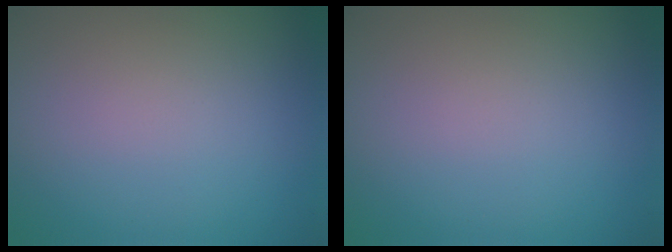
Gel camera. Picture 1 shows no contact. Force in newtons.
{"total": 0.0}